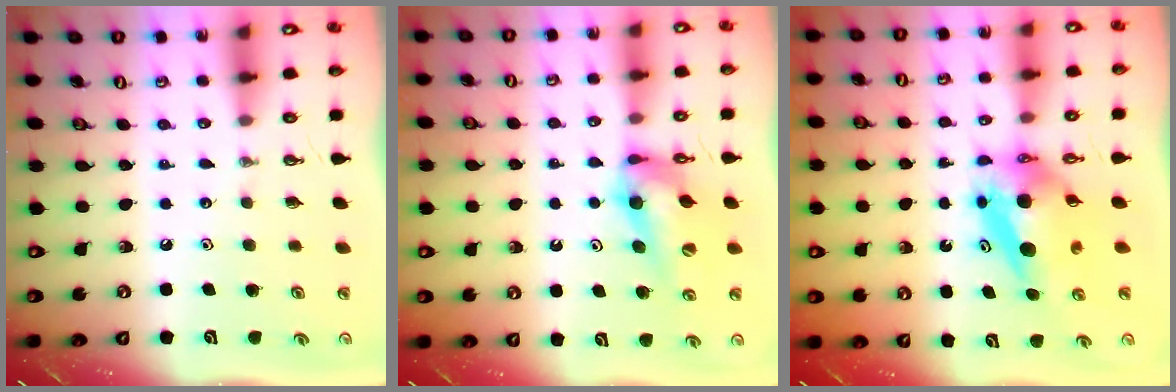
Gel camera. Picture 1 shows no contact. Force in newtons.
{"total": 11.0, "press": 10.9, "slide": 1.1}
{"total": 6.8, "press": 6.7, "slide": 1.0}